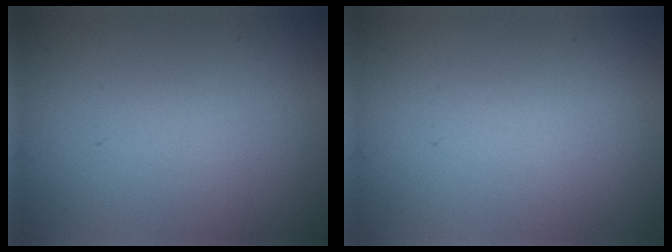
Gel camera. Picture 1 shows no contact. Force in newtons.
{"total": 0.0}